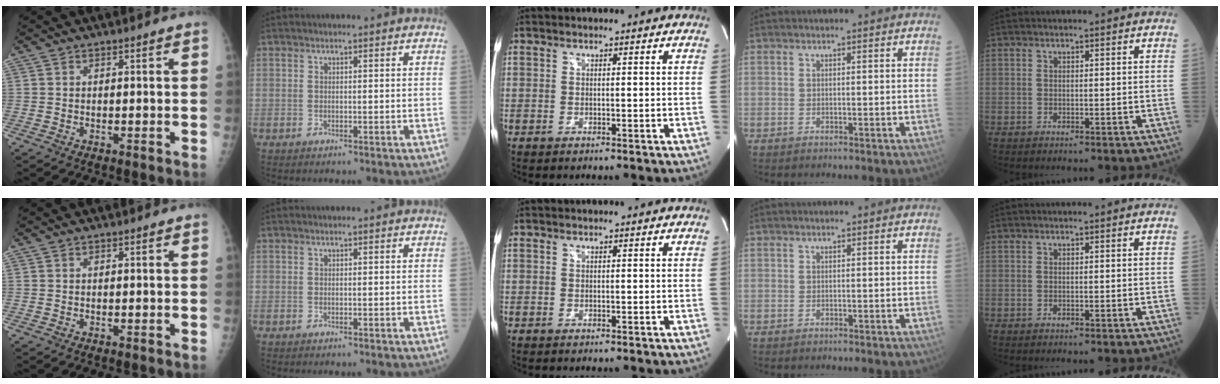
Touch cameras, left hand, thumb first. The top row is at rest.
{}